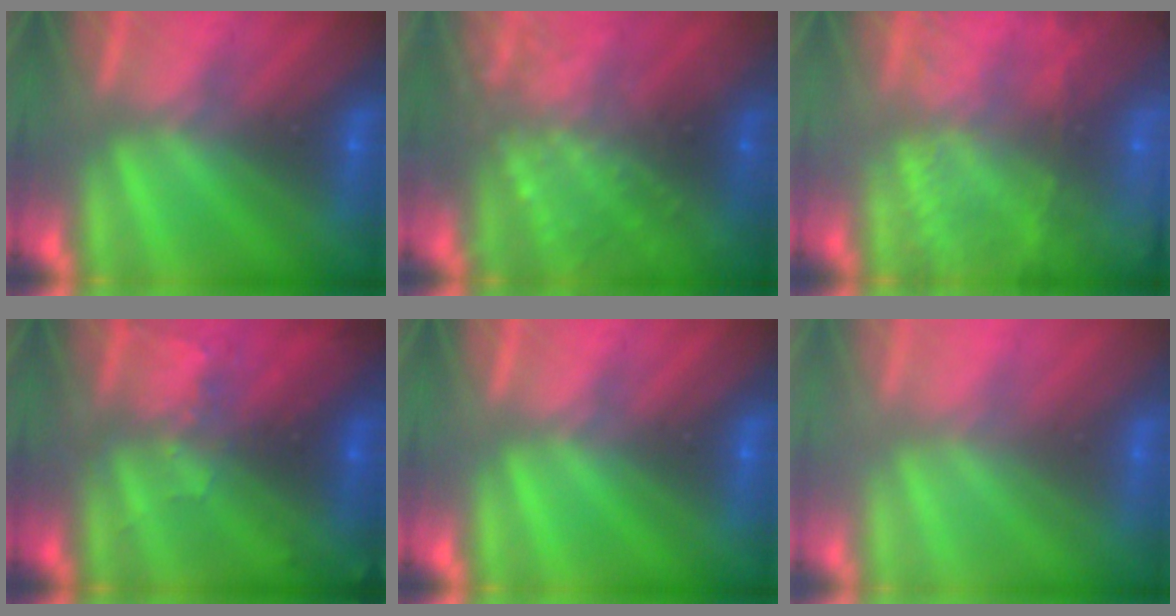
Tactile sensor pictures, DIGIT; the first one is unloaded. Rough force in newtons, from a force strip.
{"total": 7.7}
{"total": 7.0}
{"total": 3.1}
{"total": 0.0}
{"total": 2.9}